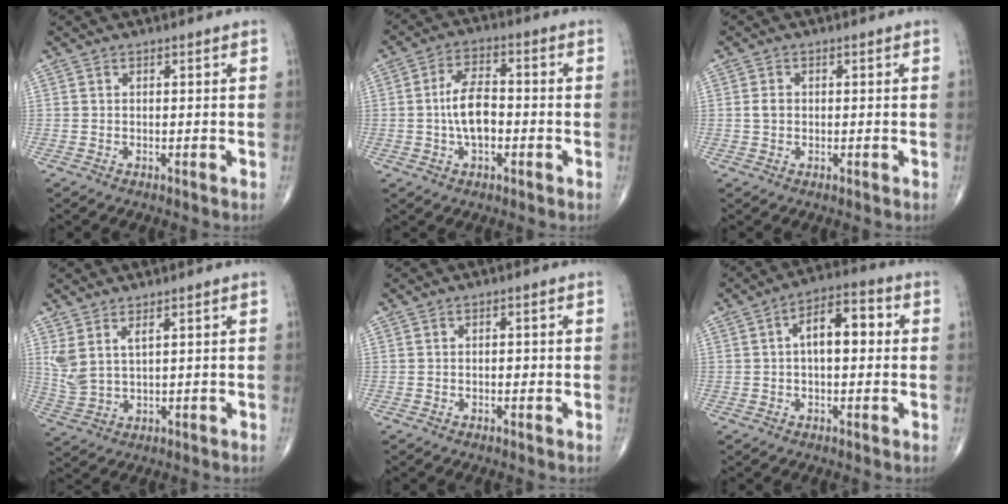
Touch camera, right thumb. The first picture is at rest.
{"total": 8.0, "force": [-1.1, 4.2, 6.8], "torque": [-0.123, 0.018, -0.026]}
{"total": 1.8, "force": [0.0, 1.4, 1.1], "torque": [-0.020, 0.005, 0.001]}
{"total": 5.4, "force": [2.7, 2.0, 4.3], "torque": [-0.104, -0.015, 0.068]}
{"total": 1.1, "force": [-0.1, 0.6, 0.9], "torque": [-0.013, 0.000, -0.001]}
{"total": 9.2, "force": [1.2, 4.6, 7.9], "torque": [-0.112, 0.026, 0.011]}